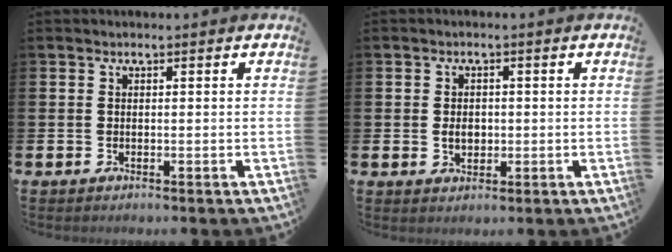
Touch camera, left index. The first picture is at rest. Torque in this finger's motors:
{"motor_torque": [0.43, -0.22, 0.04, 0.02]}